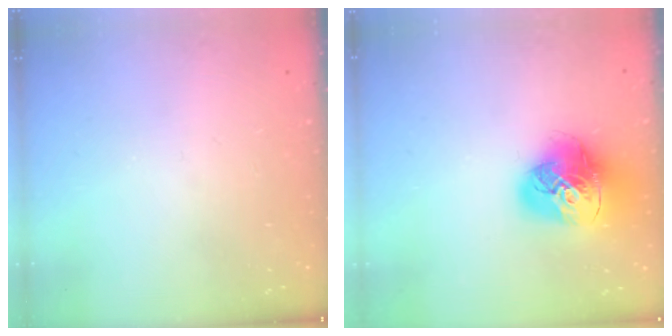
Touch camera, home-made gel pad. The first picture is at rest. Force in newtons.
{"total": 19.2, "press": 19.1, "slide": 2.2}